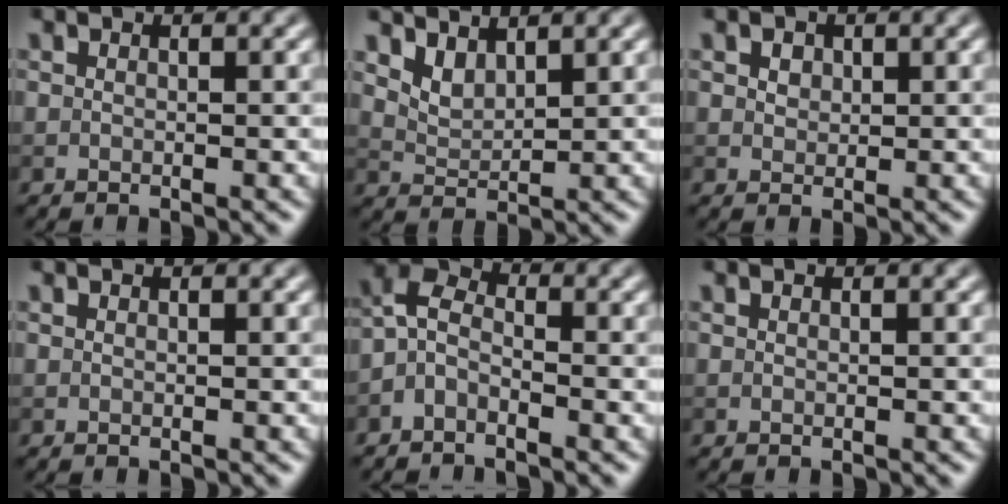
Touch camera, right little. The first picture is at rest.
{"total": 2.2, "force": [1.8, 0.9, 1.0], "torque": [-0.023, -0.006, 0.041]}
{"total": 1.4, "force": [0.8, 1.1, 0.6], "torque": [-0.010, 0.006, 0.005]}
{"total": 0.0}
{"total": 2.7, "force": [-1.5, 1.4, 1.7], "torque": [-0.037, 0.013, -0.044]}
{"total": 0.0}